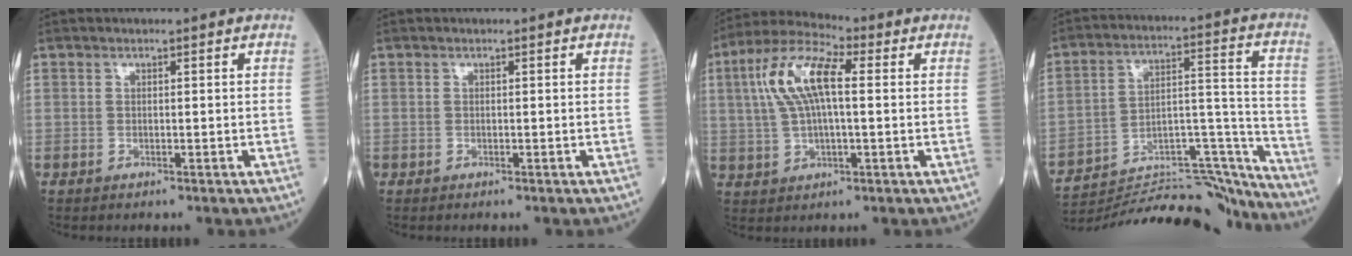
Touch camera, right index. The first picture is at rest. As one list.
[{"total": 0.0}, {"total": 11.1, "force": [2.0, 3.5, 10.3], "torque": [-0.222, 0.027, 0.035]}, {"total": 27.9, "force": [-26.8, 2.2, 7.4], "torque": [-0.094, 0.019, -0.392]}]